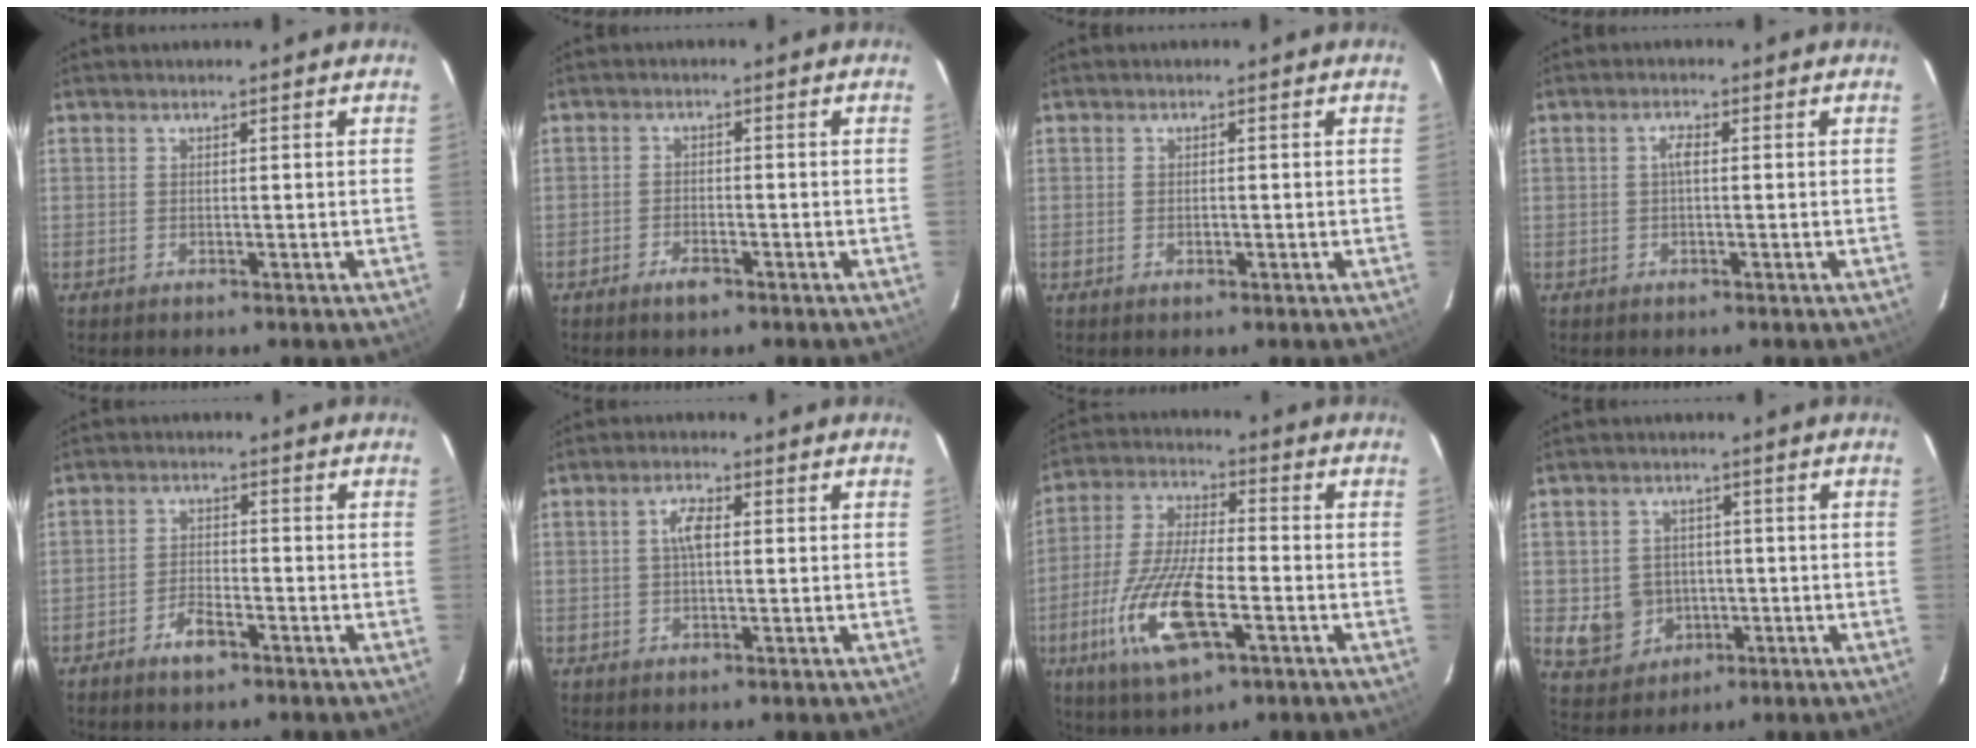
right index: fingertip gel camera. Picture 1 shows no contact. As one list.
[{"total": 2.7, "force": [-2.0, 1.2, 1.4], "torque": [-0.034, -0.001, -0.039]}, {"total": 0.8, "force": [-0.2, 0.5, 0.6], "torque": [-0.011, 0.001, -0.002]}, {"total": 1.7, "force": [0.0, 0.5, 1.6], "torque": [-0.032, 0.007, -0.003]}, {"total": 4.1, "force": [-2.9, 1.7, 2.4], "torque": [-0.055, 0.002, -0.052]}, {"total": 3.3, "force": [0.4, 1.3, 3.0], "torque": [-0.059, 0.009, 0.007]}, {"total": 15.8, "force": [-5.9, 5.5, 13.6], "torque": [-0.293, -0.016, -0.110]}, {"total": 7.7, "force": [-1.5, 7.1, 2.7], "torque": [-0.080, 0.011, -0.001]}]